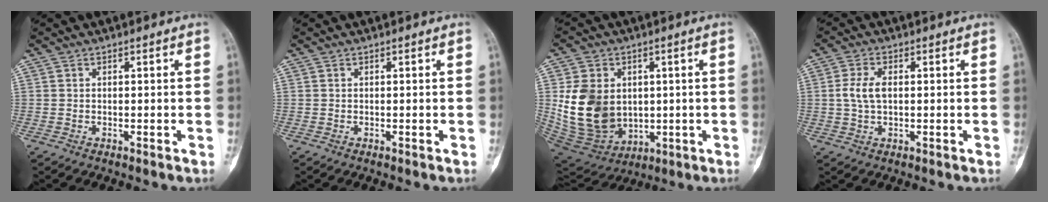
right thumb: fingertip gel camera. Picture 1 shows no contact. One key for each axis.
{"total": 0.0}
{"total": 16.1, "fx": 1.3, "fy": 12.5, "fz": 10.0, "tx": -0.160, "ty": -0.012, "tz": 0.055}
{"total": 4.7, "fx": 0.4, "fy": 2.6, "fz": 3.9, "tx": -0.089, "ty": 0.004, "tz": 0.005}